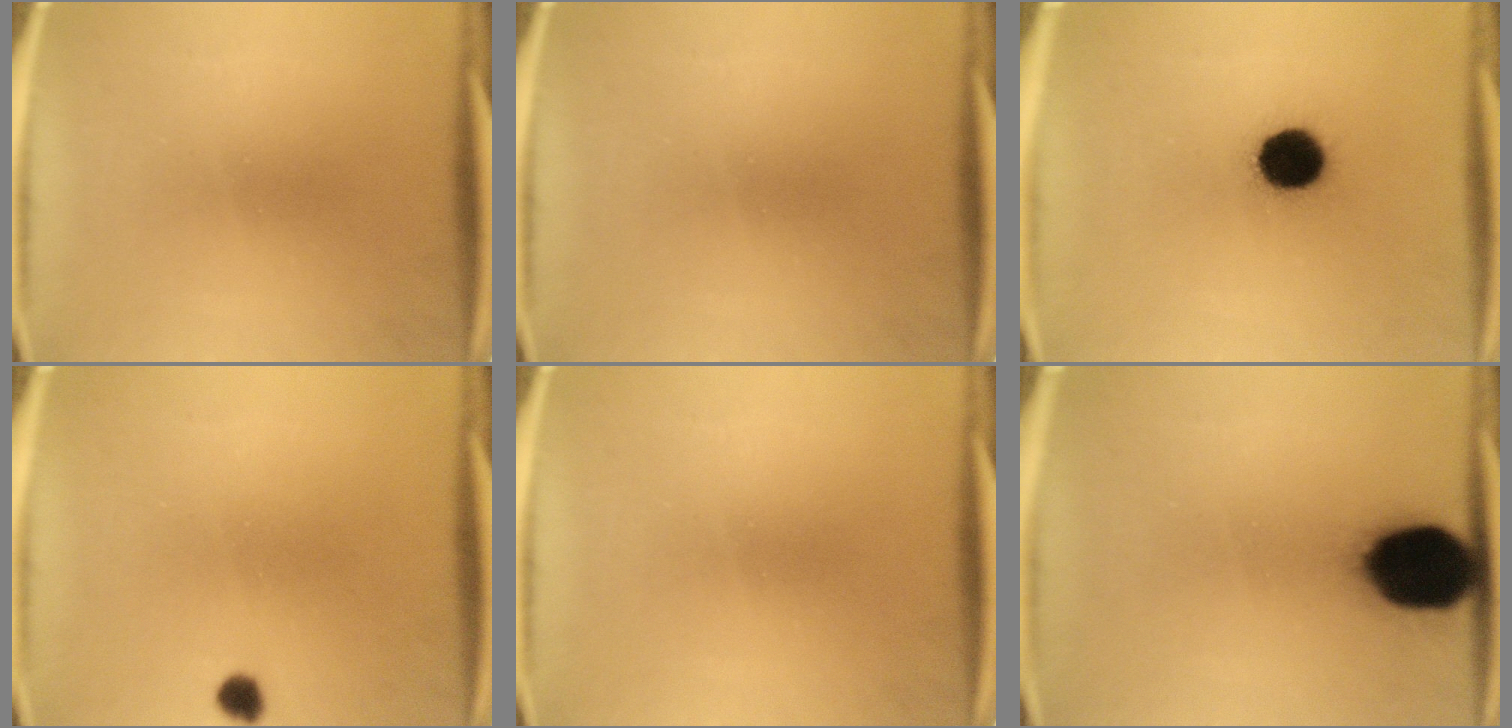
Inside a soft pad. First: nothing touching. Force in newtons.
{"total": 0.0}
{"total": 11.1}
{"total": 2.0}
{"total": 0.0}
{"total": 19.4}